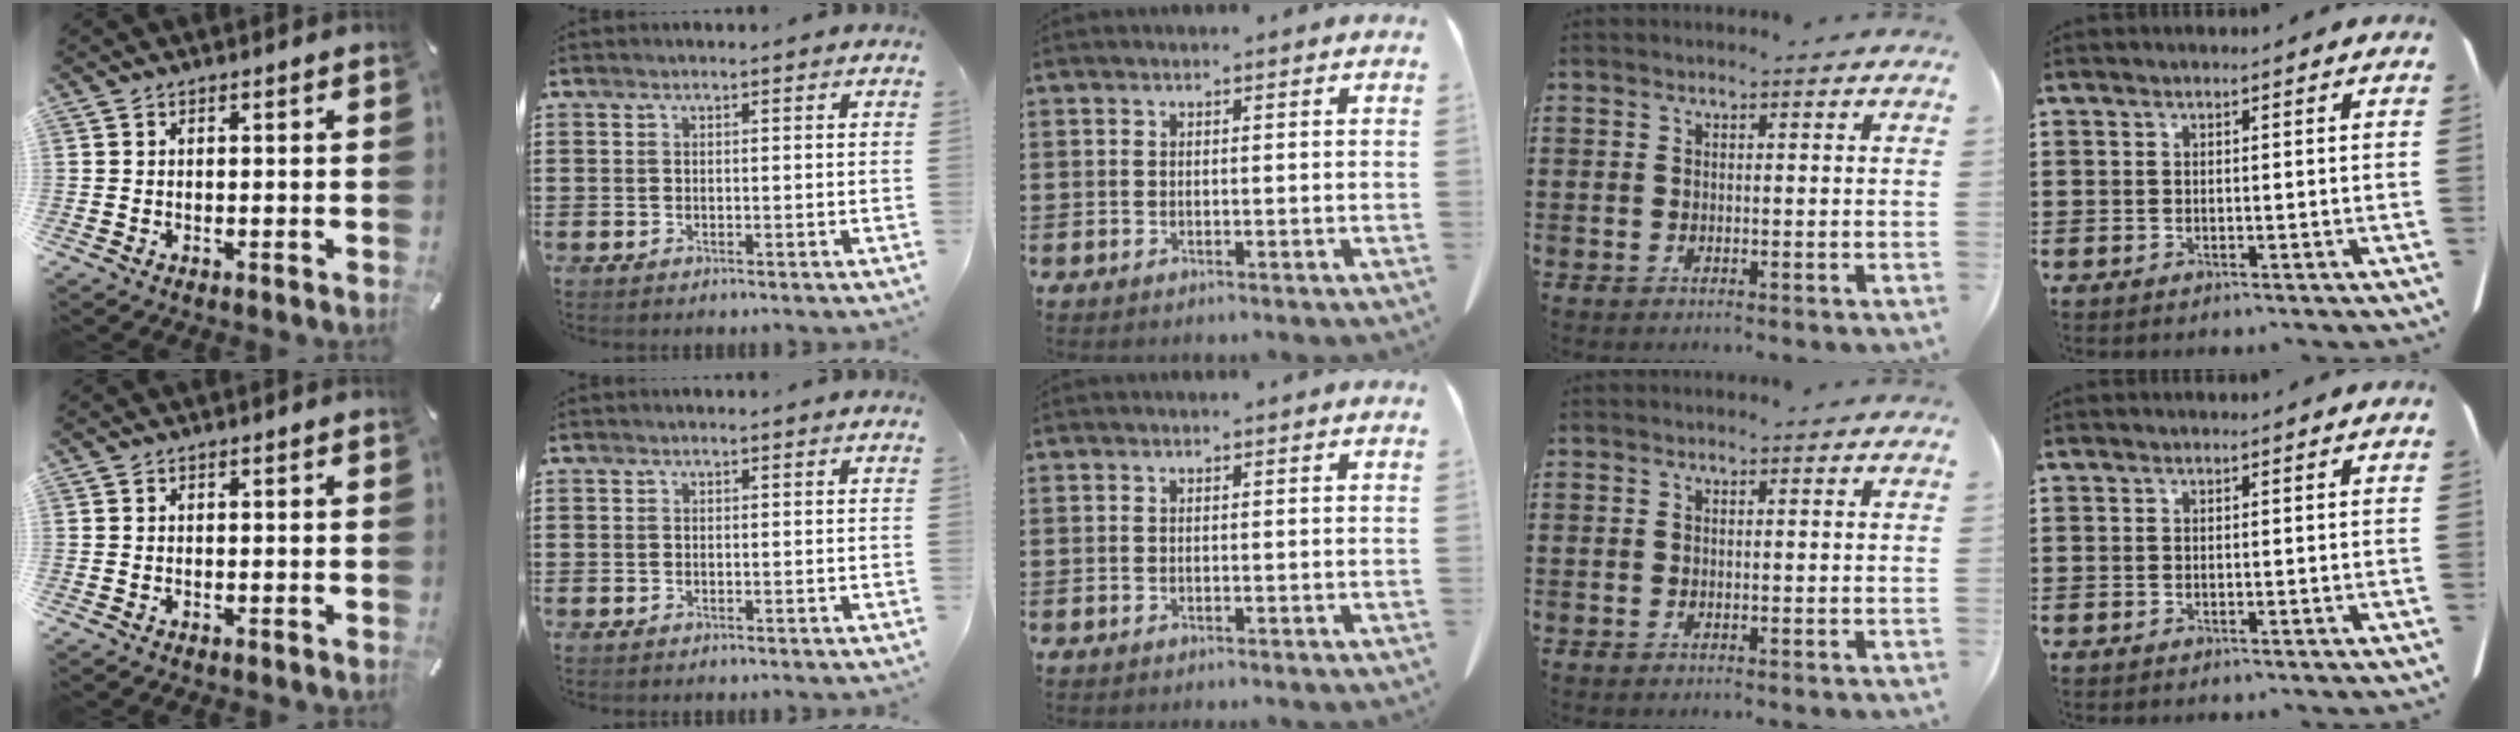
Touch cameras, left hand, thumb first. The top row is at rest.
{}